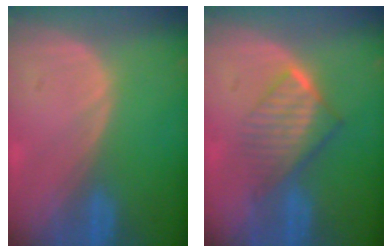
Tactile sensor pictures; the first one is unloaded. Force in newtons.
{"total": 6.7, "press": 6.1, "slide": 2.9}